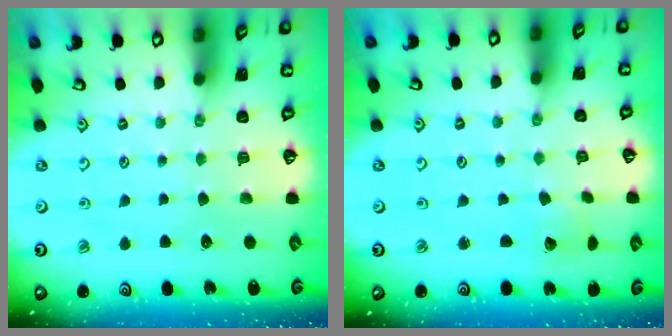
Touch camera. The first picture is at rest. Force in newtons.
{"total": 2.7, "press": 2.7, "slide": 0.2}